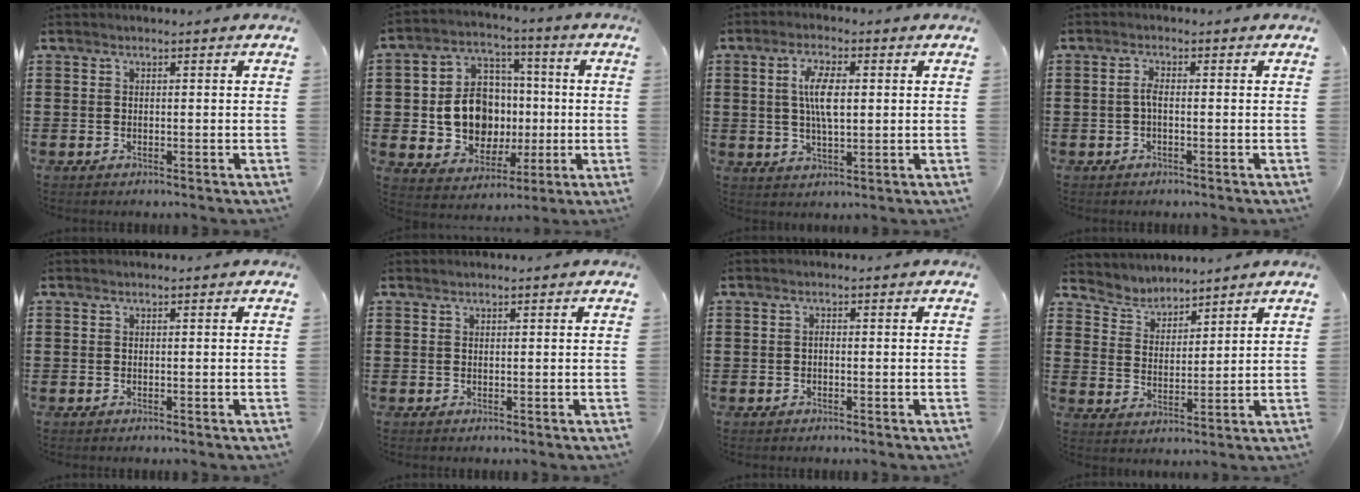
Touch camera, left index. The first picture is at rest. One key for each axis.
{"total": 10.6, "fx": -0.4, "fy": 9.3, "fz": 5.2, "tx": -0.118, "ty": 0.020, "tz": 0.001}
{"total": 6.4, "fx": 1.1, "fy": 2.4, "fz": 5.8, "tx": -0.125, "ty": 0.007, "tz": 0.014}
{"total": 2.0, "fx": -0.3, "fy": 0.5, "fz": 1.9, "tx": -0.044, "ty": 0.000, "tz": -0.010}
{"total": 0.0}
{"total": 0.0}
{"total": 0.6, "fx": -0.3, "fy": 0.3, "fz": 0.5, "tx": -0.012, "ty": -0.004, "tz": -0.004}
{"total": 3.9, "fx": 3.7, "fy": 1.0, "fz": -0.5, "tx": -0.012, "ty": -0.014, "tz": 0.066}